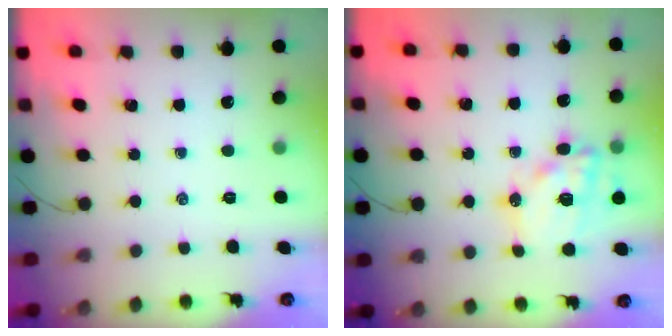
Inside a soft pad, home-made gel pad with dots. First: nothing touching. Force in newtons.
{"total": 16.1, "press": 15.7, "slide": 3.6}